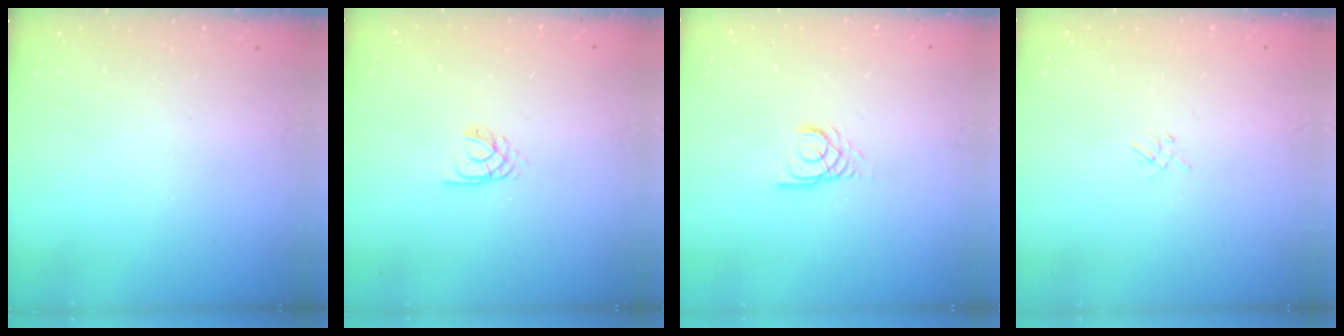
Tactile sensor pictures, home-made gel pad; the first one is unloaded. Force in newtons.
{"total": 2.2, "press": 2.2, "slide": 0.3}
{"total": 2.9, "press": 2.9, "slide": 0.1}
{"total": 2.0, "press": 2.0, "slide": 0.4}